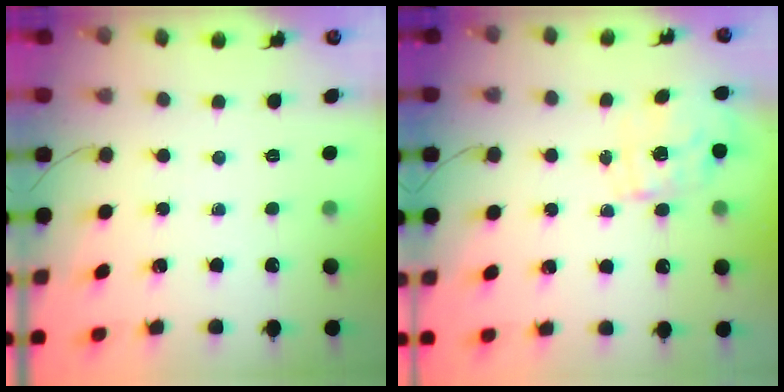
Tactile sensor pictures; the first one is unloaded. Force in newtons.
{"total": 2.2, "press": 2.2, "slide": 0.4}